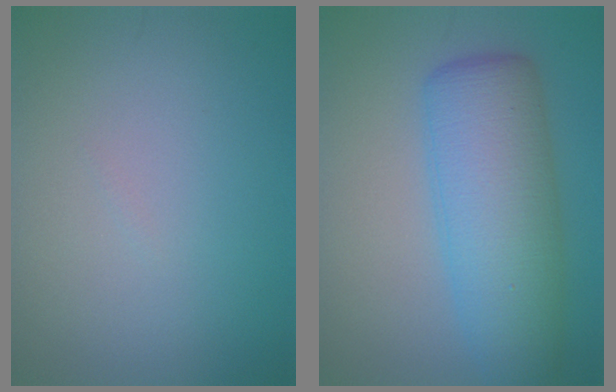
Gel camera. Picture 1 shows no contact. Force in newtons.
{"total": 6.7, "press": 6.7, "slide": 0.1}